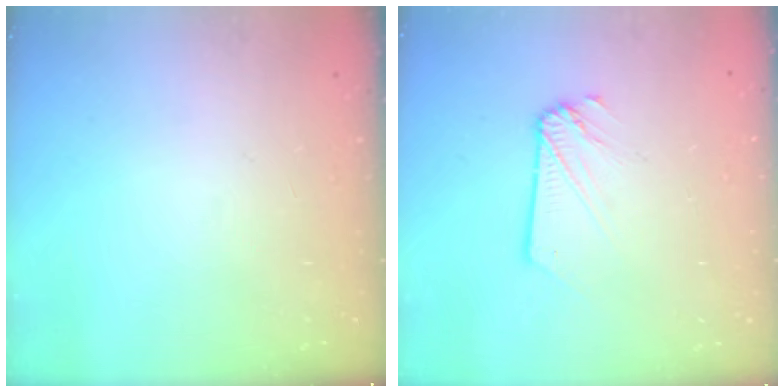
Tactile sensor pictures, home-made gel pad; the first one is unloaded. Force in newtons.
{"total": 2.5, "press": 2.5, "slide": 0.1}